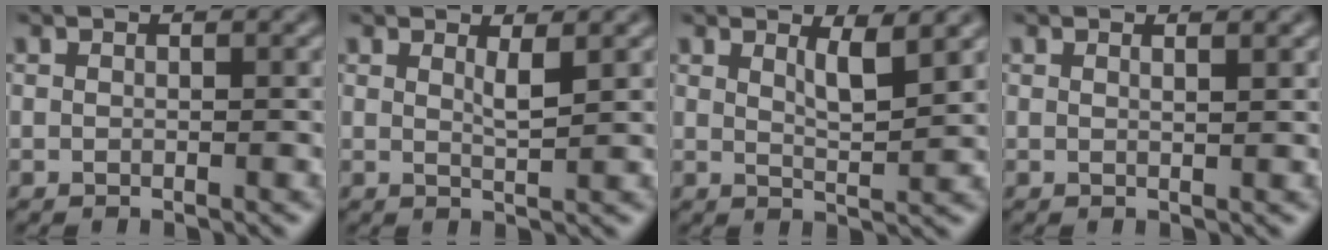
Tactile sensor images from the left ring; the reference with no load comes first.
{"total": 1.4, "force": [0.8, 0.2, 1.1], "torque": [-0.022, -0.005, 0.012]}
{"total": 2.5, "force": [1.5, 0.5, 1.9], "torque": [-0.028, -0.007, 0.026]}
{"total": 1.0, "force": [0.8, 0.3, 0.6], "torque": [-0.004, 0.001, 0.007]}